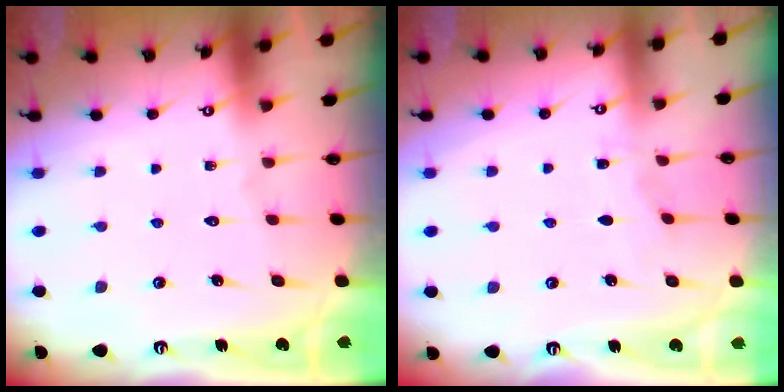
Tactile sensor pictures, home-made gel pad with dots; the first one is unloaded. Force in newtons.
{"total": 2.5, "press": 2.5, "slide": 0.3}